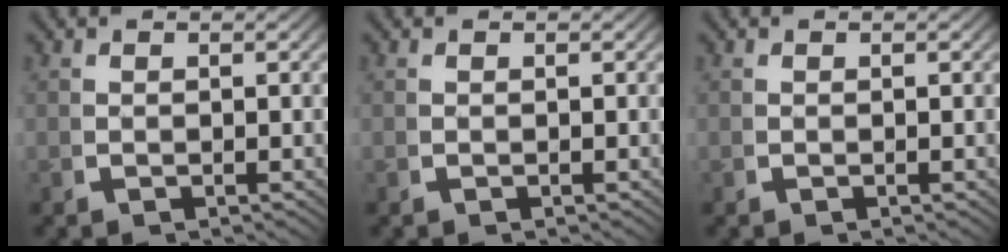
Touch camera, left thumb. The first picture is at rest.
{"total": 0.0}
{"total": 0.0}